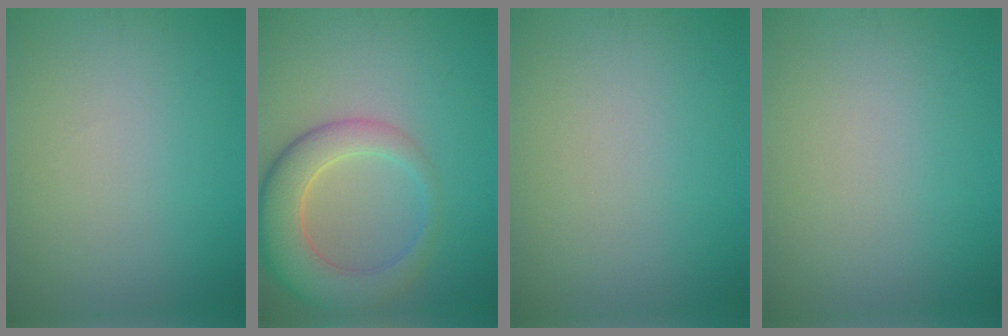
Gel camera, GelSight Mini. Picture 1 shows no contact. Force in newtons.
{"total": 6.6, "press": 6.6, "slide": 0.6}
{"total": 0.0}
{"total": 0.0}